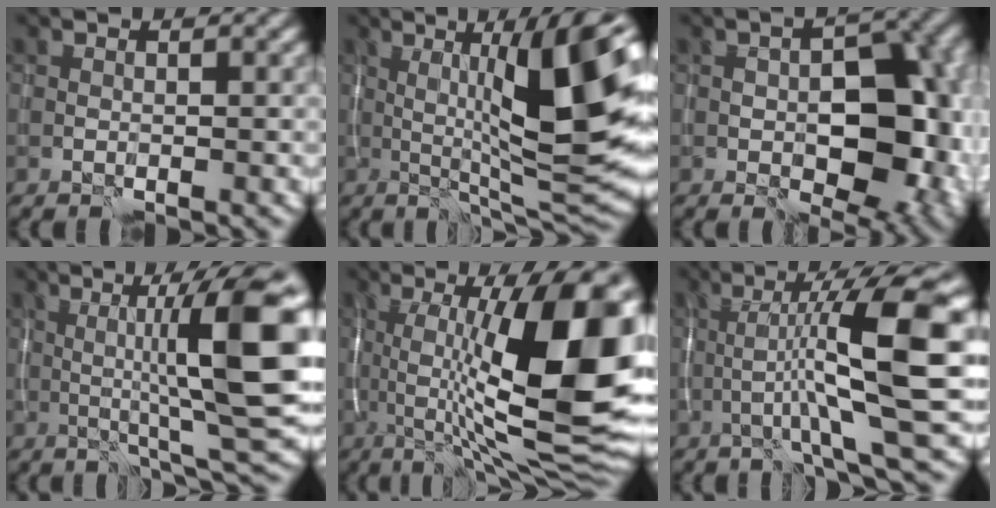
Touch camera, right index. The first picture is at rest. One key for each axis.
{"total": 12.4, "fx": 2.1, "fy": 2.2, "fz": 12.0, "tx": -0.174, "ty": 0.007, "tz": 0.034}
{"total": 10.9, "fx": -1.7, "fy": 6.3, "fz": 8.7, "tx": -0.106, "ty": 0.001, "tz": -0.017}
{"total": 10.9, "fx": 1.2, "fy": 1.7, "fz": 10.8, "tx": -0.156, "ty": 0.008, "tz": 0.022}
{"total": 16.1, "fx": 1.0, "fy": 4.1, "fz": 15.5, "tx": -0.214, "ty": 0.006, "tz": 0.010}
{"total": 9.8, "fx": -0.8, "fy": 1.1, "fz": 9.7, "tx": -0.147, "ty": 0.022, "tz": -0.013}